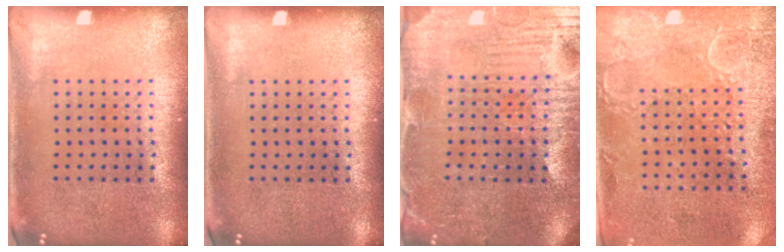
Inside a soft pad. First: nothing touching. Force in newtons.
{"total": 0.0}
{"total": 4.1, "press": 4.0, "slide": 1.0}
{"total": 2.9, "press": 2.4, "slide": 1.6}